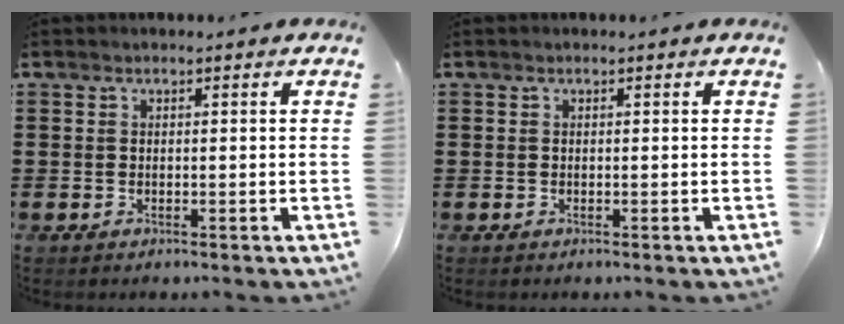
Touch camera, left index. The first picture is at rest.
{"total": 0.0}